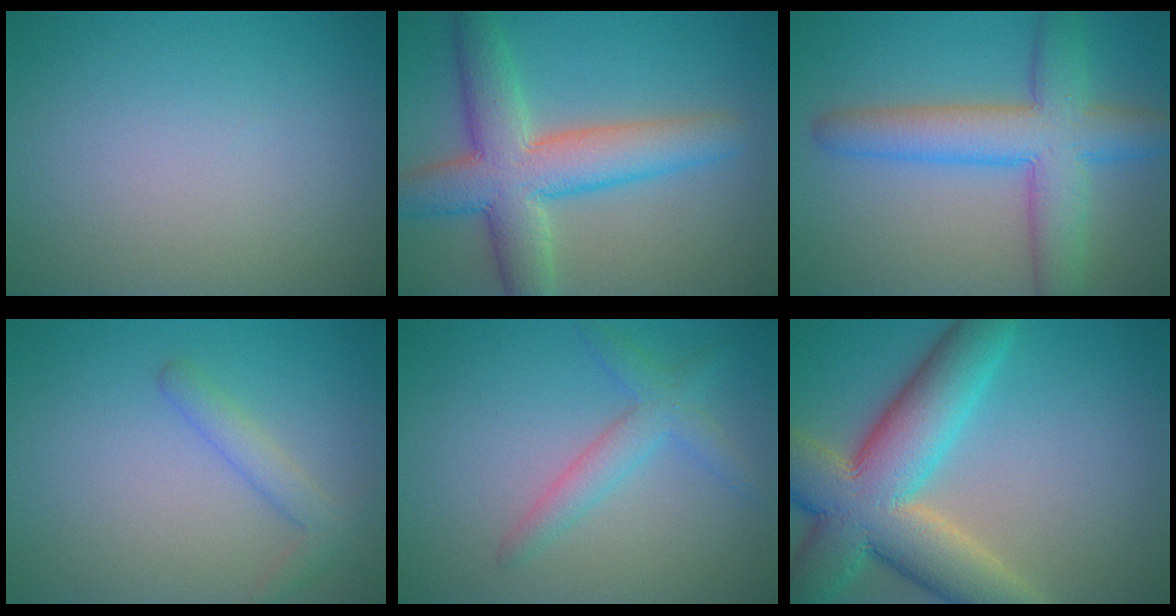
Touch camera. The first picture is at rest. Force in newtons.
{"total": 8.3, "press": 8.3, "slide": 0.3}
{"total": 7.7, "press": 7.7, "slide": 0.2}
{"total": 2.3, "press": 2.3, "slide": 0.1}
{"total": 2.7, "press": 2.7, "slide": 0.1}
{"total": 11.9, "press": 11.9, "slide": 0.9}